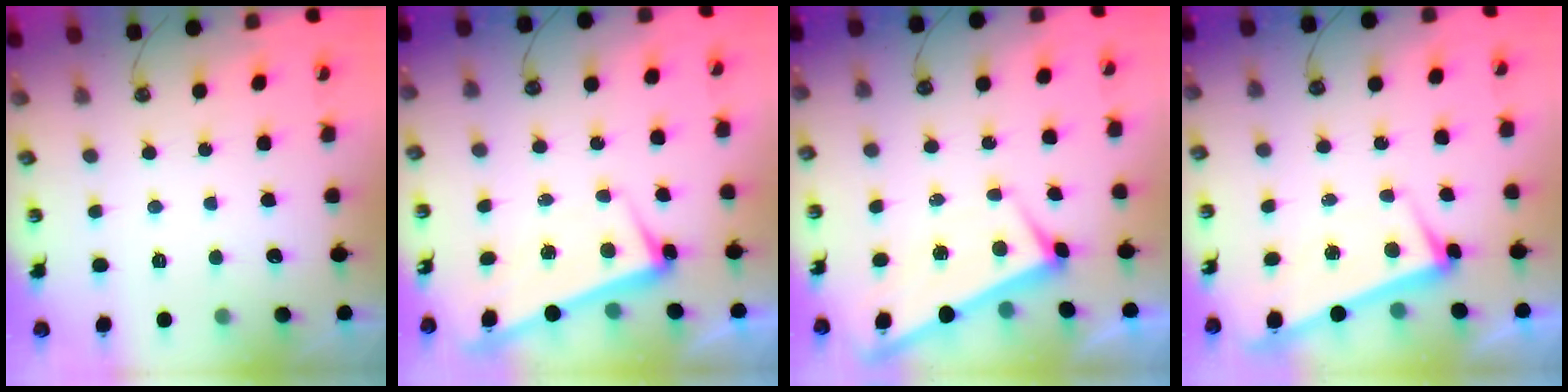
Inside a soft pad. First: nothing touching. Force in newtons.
{"total": 2.6, "press": 2.4, "slide": 1.1}
{"total": 2.9, "press": 2.9, "slide": 0.0}
{"total": 3.5, "press": 3.3, "slide": 1.1}